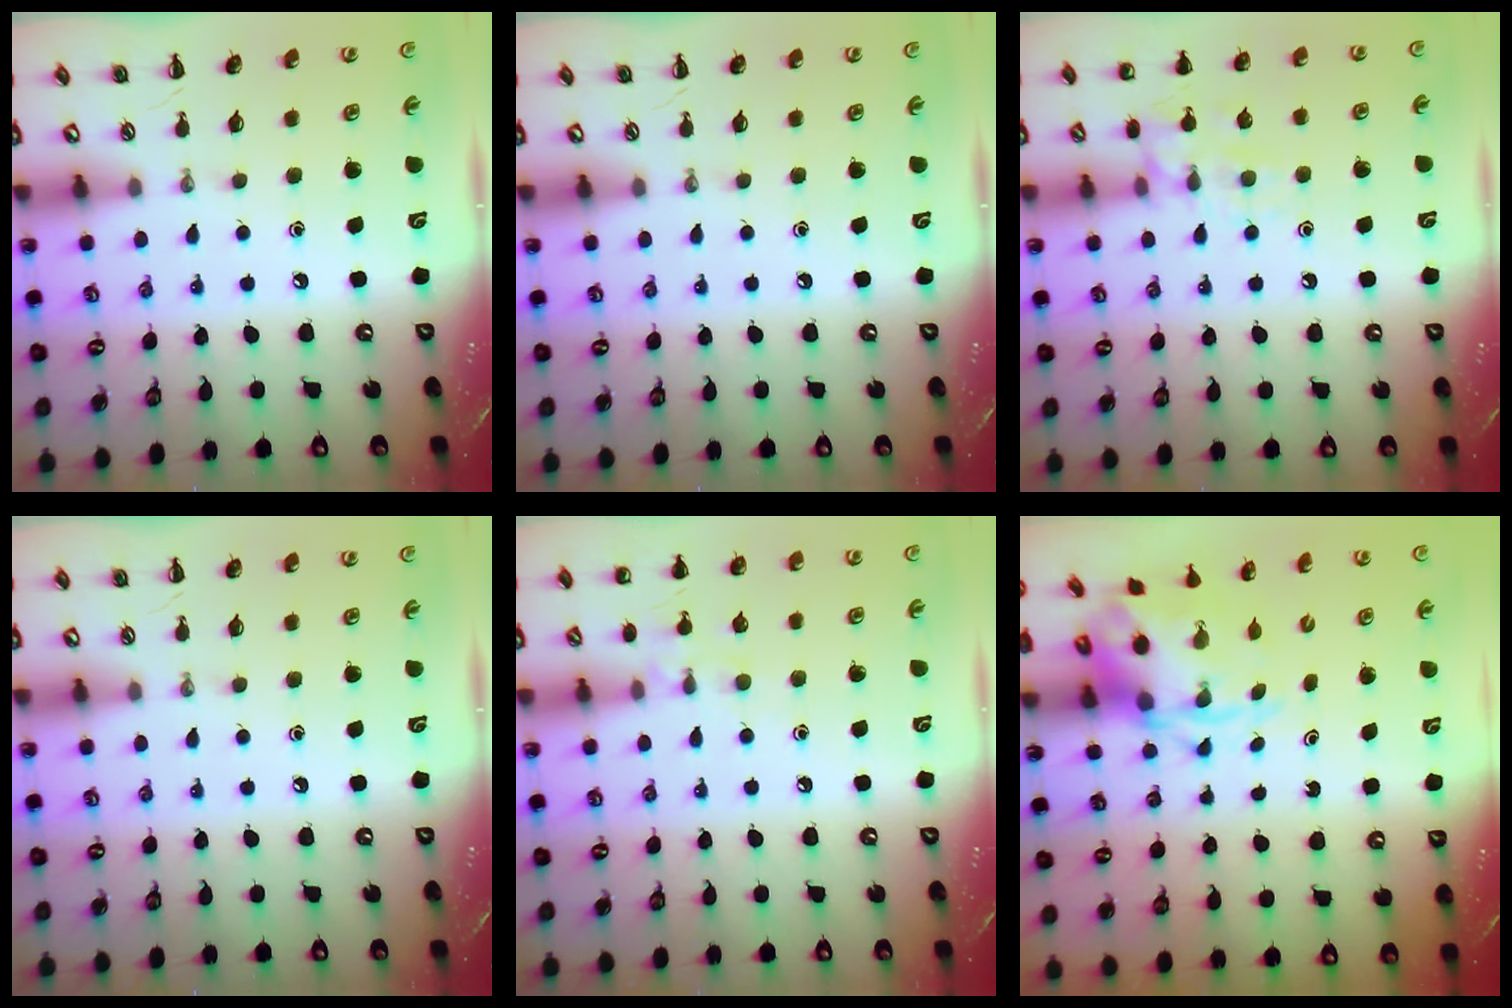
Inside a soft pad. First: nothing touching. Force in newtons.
{"total": 0.0}
{"total": 10.9, "press": 10.9, "slide": 0.8}
{"total": 0.0}
{"total": 7.8, "press": 7.5, "slide": 2.1}
{"total": 4.5, "press": 4.4, "slide": 1.1}